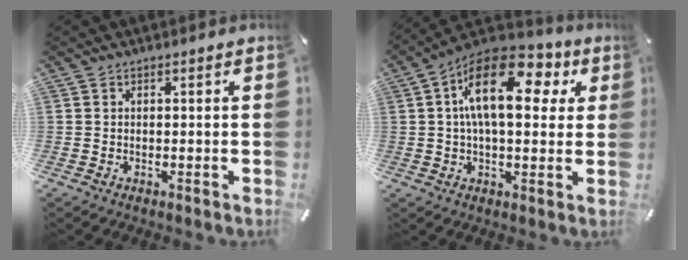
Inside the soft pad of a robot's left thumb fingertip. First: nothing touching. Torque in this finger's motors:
{"motor_torque": [0.69, 1.31, 1.80, -0.97, 0.54]}